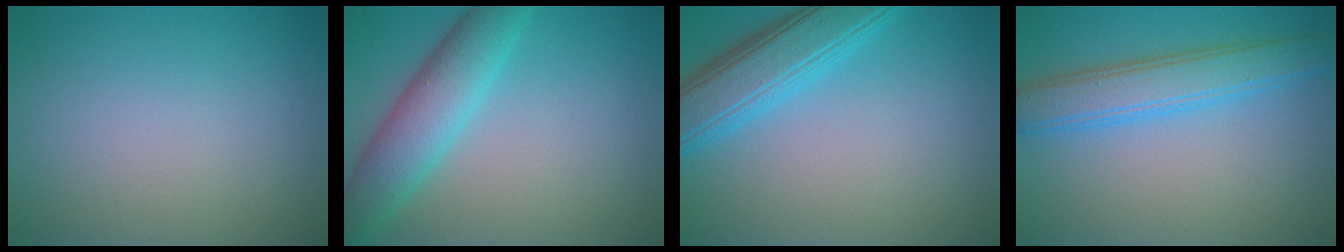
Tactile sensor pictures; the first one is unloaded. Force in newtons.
{"total": 5.7, "press": 5.7, "slide": 0.1}
{"total": 5.7, "press": 5.7, "slide": 0.1}
{"total": 4.6, "press": 4.6, "slide": 0.0}